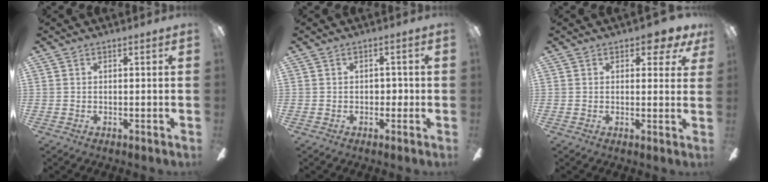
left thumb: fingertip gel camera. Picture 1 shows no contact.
{"total": 1.9, "force": [-0.3, 1.5, 1.2], "torque": [-0.022, 0.007, -0.008]}
{"total": 3.9, "force": [2.5, 2.1, 2.3], "torque": [-0.016, -0.005, 0.039]}